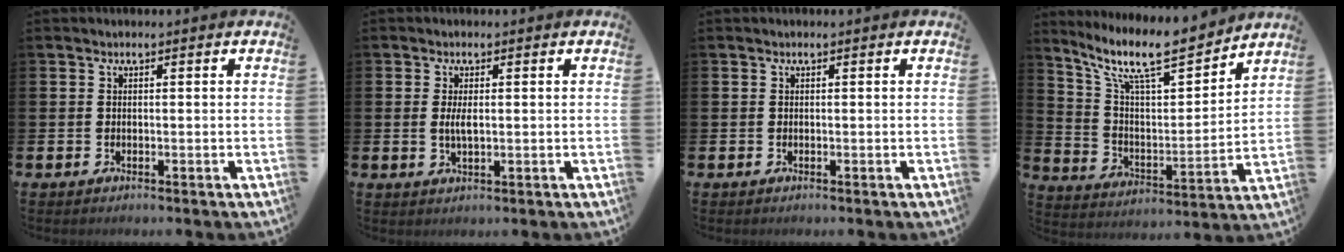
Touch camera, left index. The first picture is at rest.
{"total": 2.4, "force": [0.3, 0.9, 2.3], "torque": [-0.041, 0.001, 0.002]}
{"total": 0.0}
{"total": 11.6, "force": [10.0, 2.5, 5.4], "torque": [-0.134, -0.062, 0.174]}